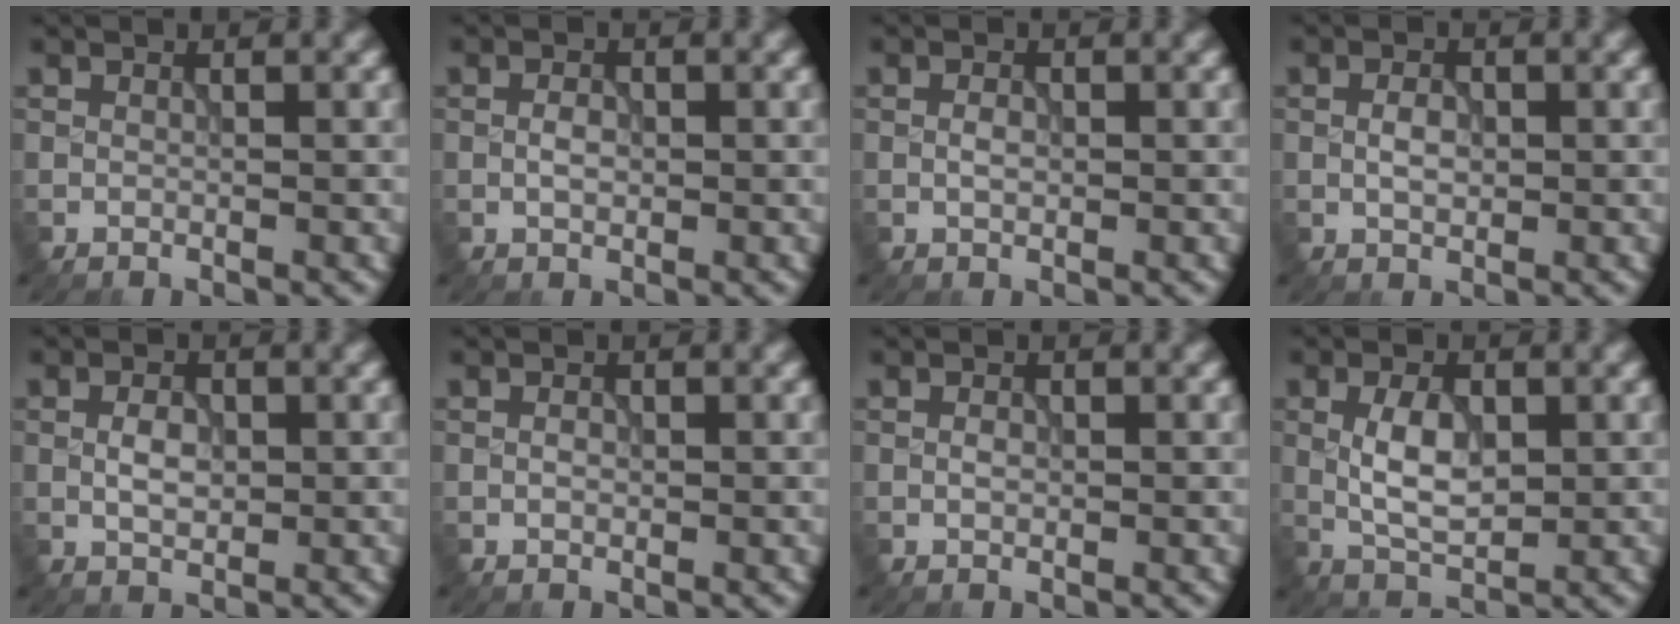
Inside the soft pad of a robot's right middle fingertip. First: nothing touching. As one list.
[{"total": 1.4, "force": [-0.2, 0.8, 1.2], "torque": [-0.020, 0.003, -0.006]}, {"total": 1.1, "force": [-0.2, 0.6, 0.9], "torque": [-0.016, 0.001, -0.005]}, {"total": 1.9, "force": [-0.1, 1.1, 1.5], "torque": [-0.028, 0.003, -0.003]}, {"total": 2.2, "force": [-0.1, 1.4, 1.8], "torque": [-0.034, 0.002, -0.002]}, {"total": 0.8, "force": [-0.1, 0.5, 0.6], "torque": [-0.011, 0.000, -0.003]}, {"total": 0.8, "force": [-0.1, 0.5, 0.6], "torque": [-0.011, 0.001, -0.003]}, {"total": 4.3, "force": [0.2, 2.2, 3.6], "torque": [-0.076, 0.002, 0.007]}]